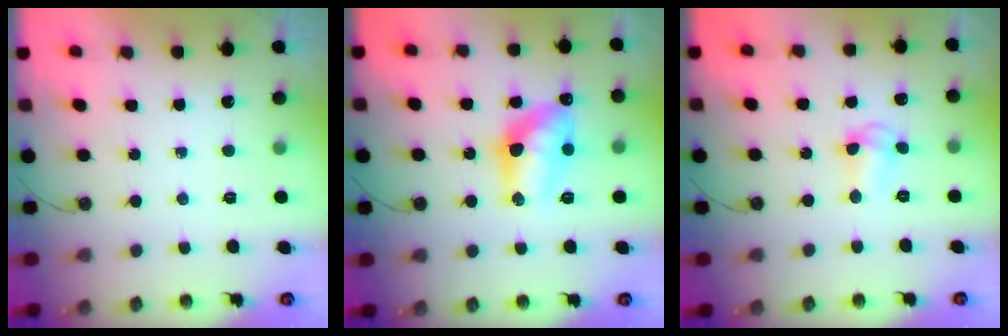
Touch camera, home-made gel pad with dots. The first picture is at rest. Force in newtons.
{"total": 13.2, "press": 13.2, "slide": 1.0}
{"total": 4.1, "press": 4.0, "slide": 0.8}